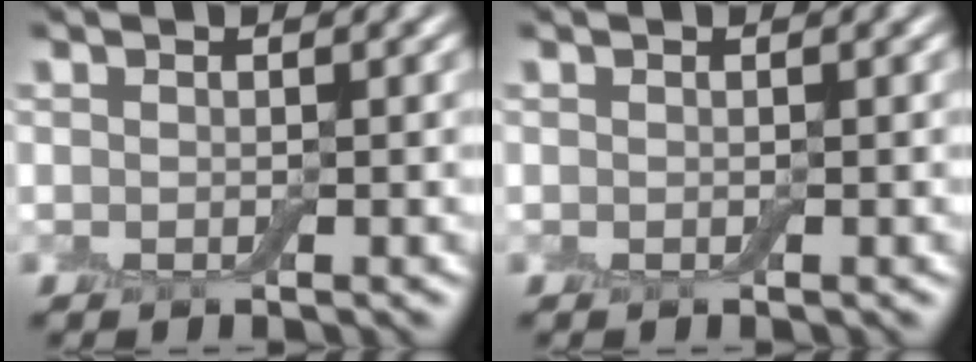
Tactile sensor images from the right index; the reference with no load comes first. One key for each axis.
{"total": 0.0}